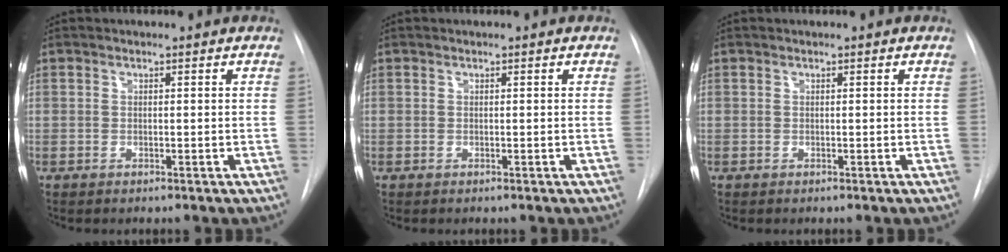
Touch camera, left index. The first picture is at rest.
{"total": 0.0}
{"total": 0.0}